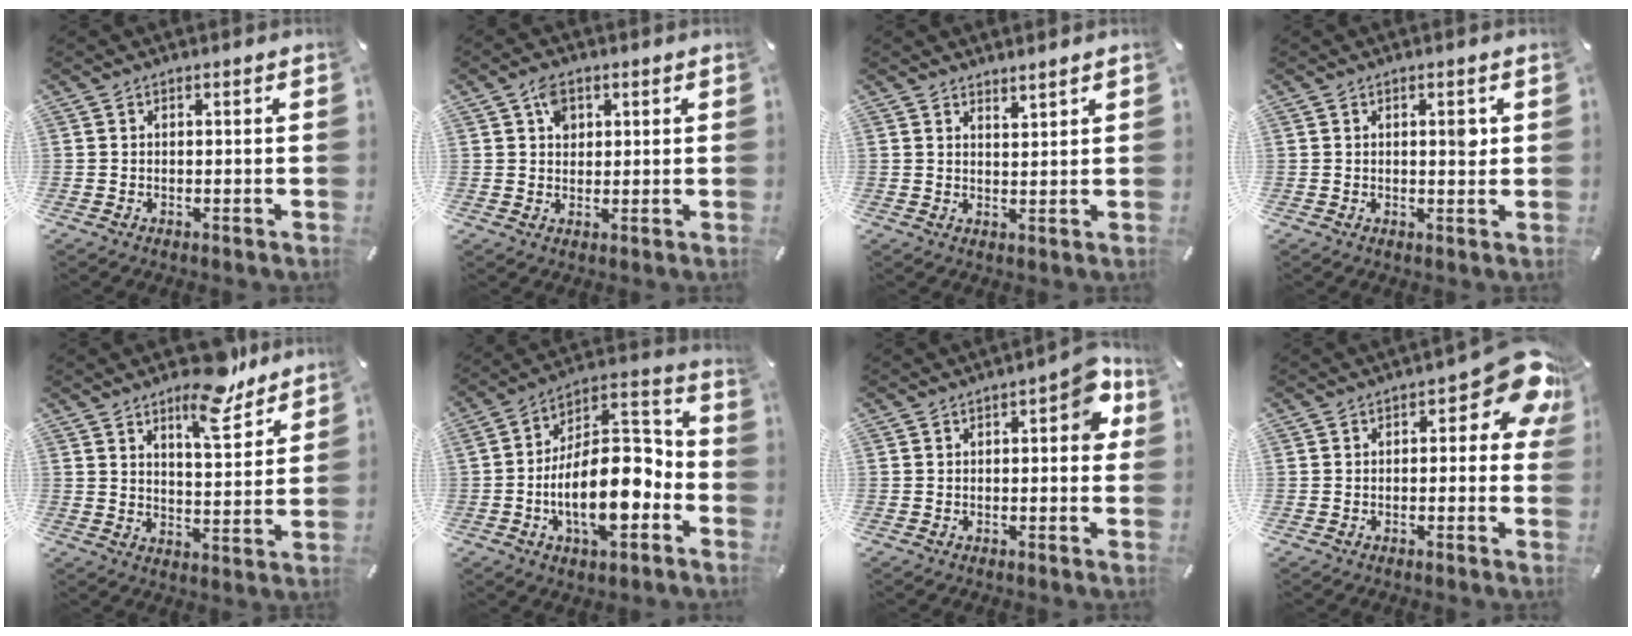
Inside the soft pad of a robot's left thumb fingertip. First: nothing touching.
{"total": 4.4, "force": [1.8, 3.4, 2.2], "torque": [-0.025, -0.002, 0.027]}
{"total": 2.3, "force": [2.3, 0.1, -0.1], "torque": [0.000, -0.012, 0.043]}
{"total": 2.9, "force": [0.8, 1.2, 2.6], "torque": [-0.028, -0.004, 0.005]}
{"total": 12.5, "force": [9.3, 4.9, 6.9], "torque": [-0.089, -0.062, 0.158]}
{"total": 18.9, "force": [-5.6, 9.4, 15.4], "torque": [-0.252, 0.005, -0.098]}
{"total": 6.9, "force": [1.3, 3.2, 5.9], "torque": [-0.062, -0.002, 0.013]}
{"total": 10.7, "force": [4.0, 4.5, 8.9], "torque": [-0.105, -0.031, 0.064]}